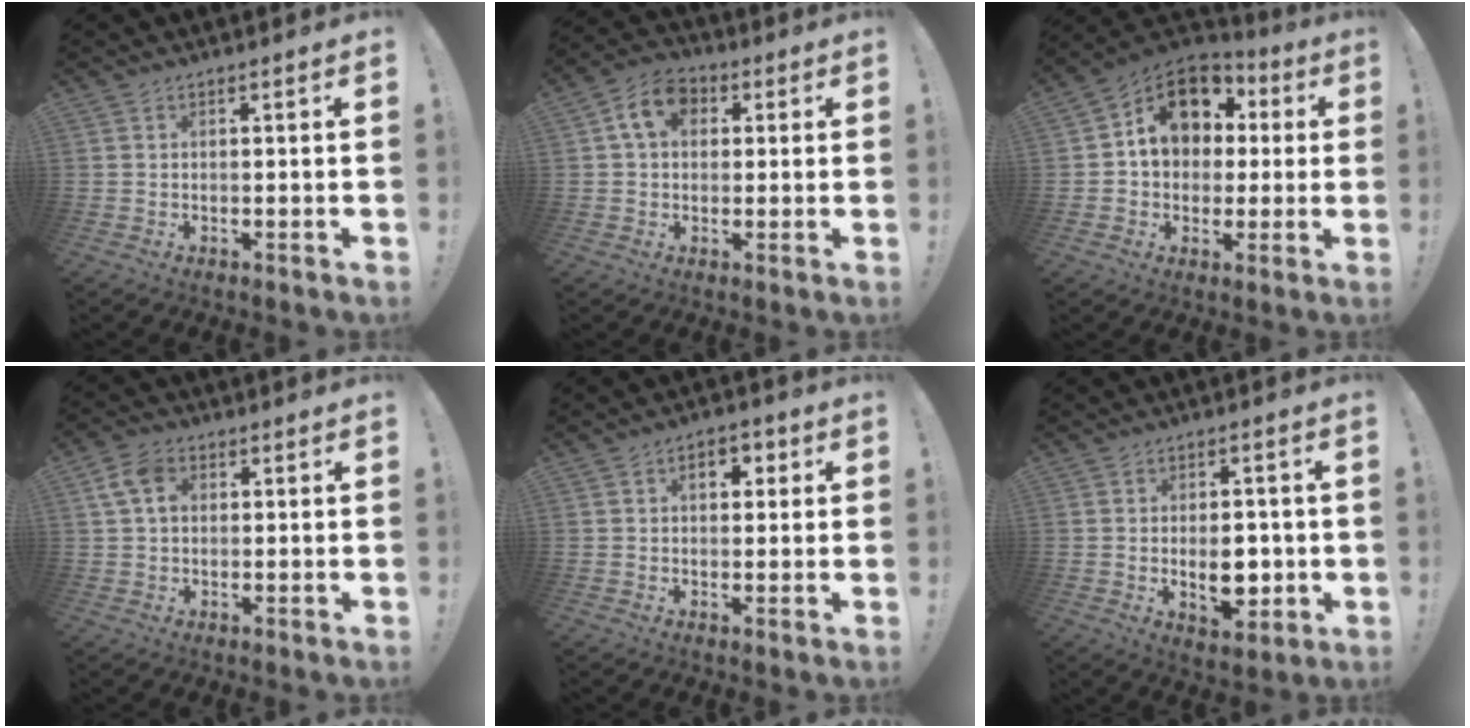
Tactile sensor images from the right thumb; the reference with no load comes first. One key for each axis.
{"total": 9.6, "fx": 2.8, "fy": 7.2, "fz": 5.7, "tx": -0.096, "ty": 0.013, "tz": 0.056}
{"total": 14.3, "fx": 4.1, "fy": 11.0, "fz": 8.1, "tx": -0.118, "ty": -0.008, "tz": 0.079}
{"total": 7.6, "fx": 1.9, "fy": 5.3, "fz": 5.0, "tx": -0.097, "ty": 0.011, "tz": 0.039}
{"total": 4.9, "fx": 1.2, "fy": 3.2, "fz": 3.5, "tx": -0.034, "ty": 0.000, "tz": 0.012}
{"total": 8.7, "fx": -1.1, "fy": 5.4, "fz": 6.7, "tx": -0.091, "ty": 0.004, "tz": -0.014}